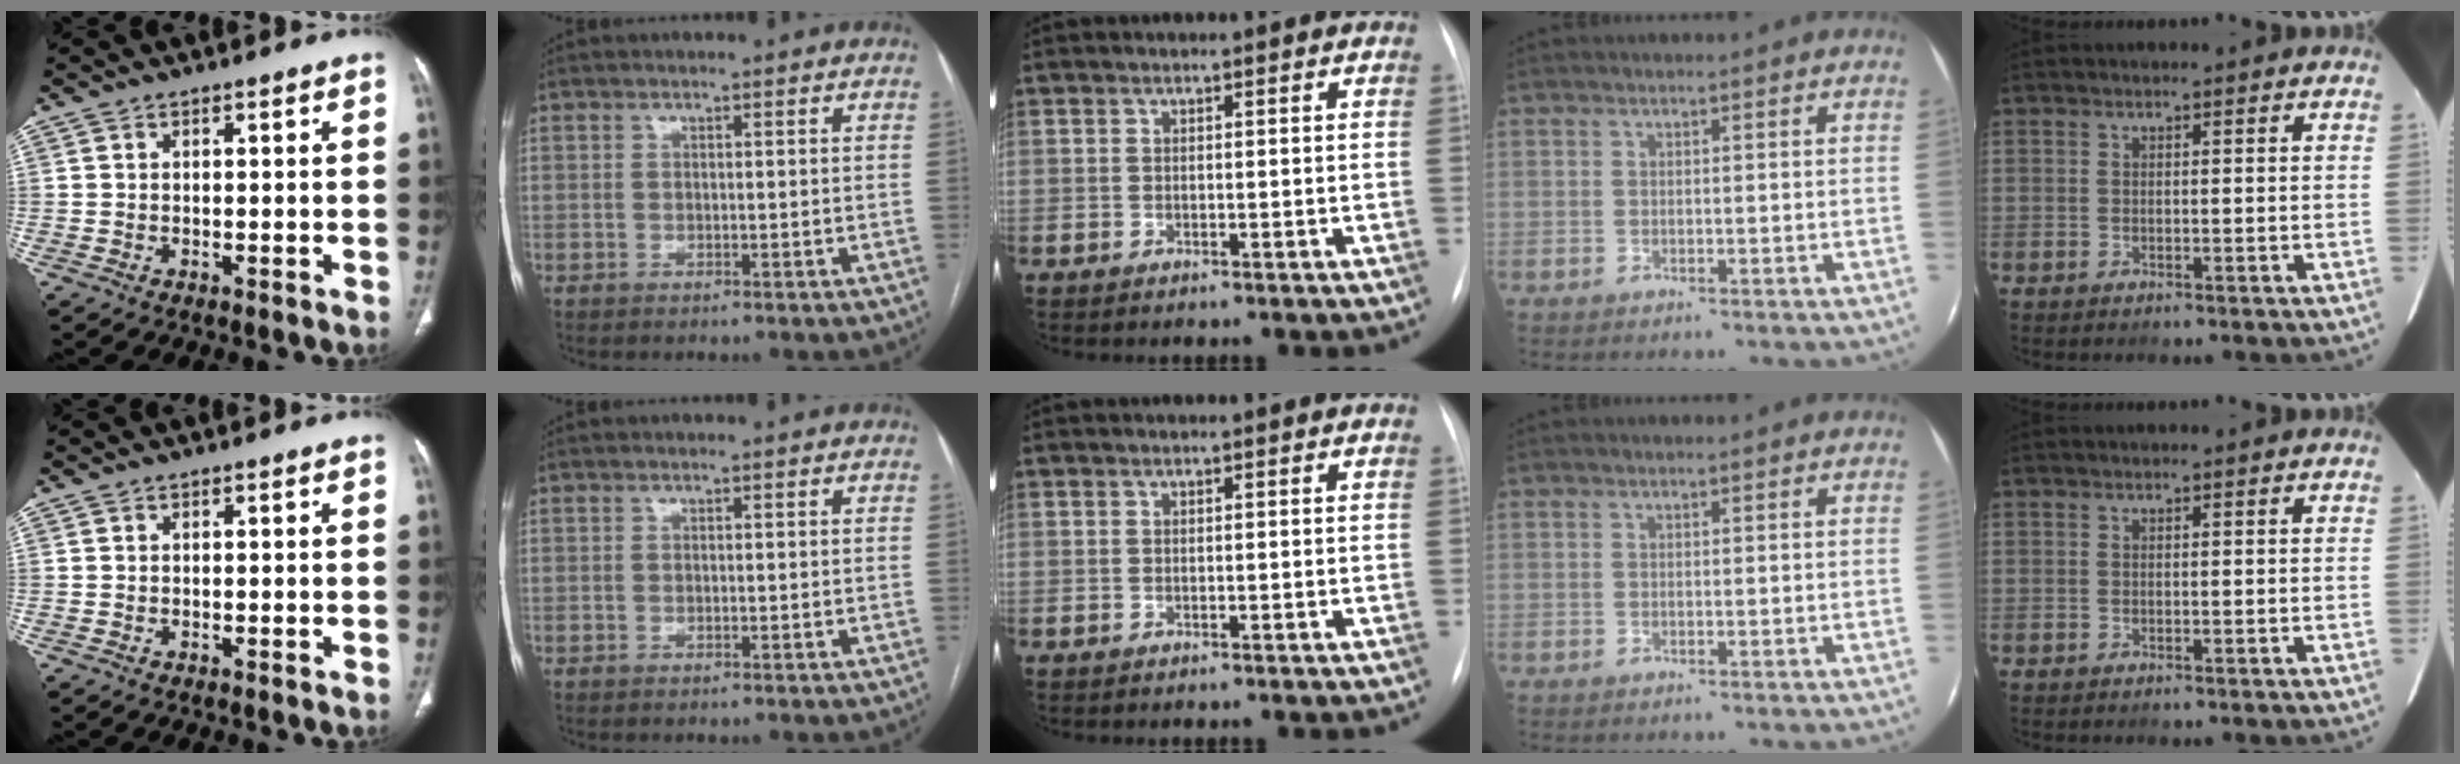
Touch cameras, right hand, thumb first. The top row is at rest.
{}